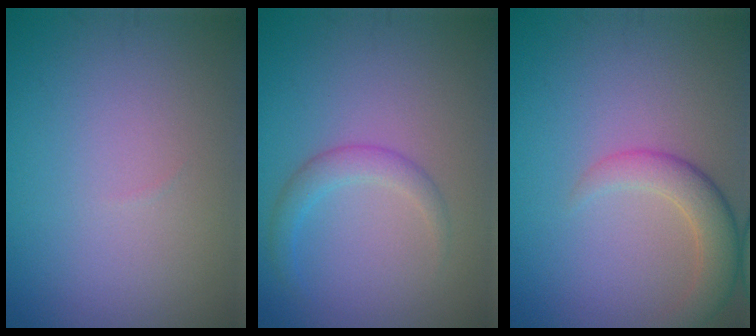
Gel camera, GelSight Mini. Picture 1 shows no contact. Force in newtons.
{"total": 1.5, "press": 1.5, "slide": 0.1}
{"total": 3.4, "press": 3.4, "slide": 0.3}